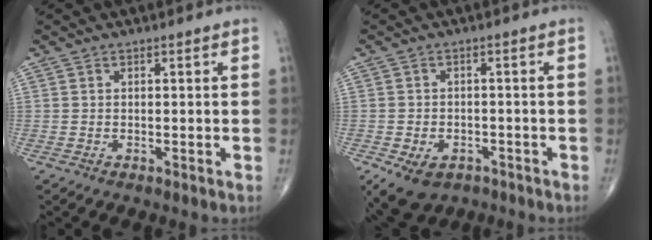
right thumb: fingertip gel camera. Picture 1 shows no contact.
{"total": 8.6, "force": [-4.6, 6.0, 4.2], "torque": [-0.072, 0.019, -0.061]}